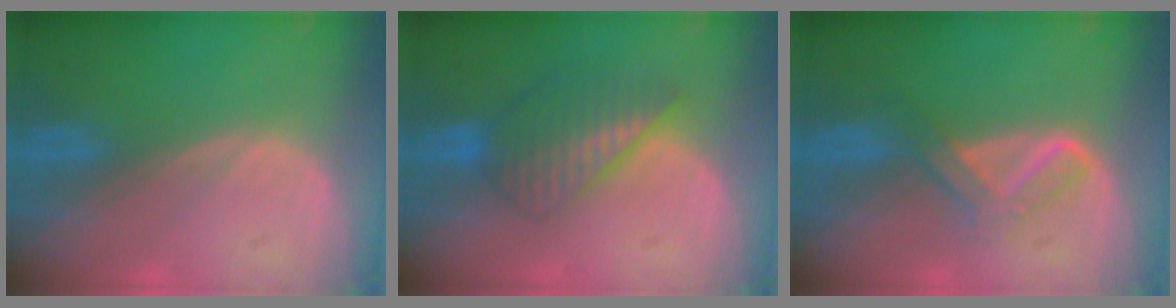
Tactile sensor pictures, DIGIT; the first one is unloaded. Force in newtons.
{"total": 6.6, "press": 6.0, "slide": 2.6}
{"total": 4.0, "press": 4.0, "slide": 0.5}